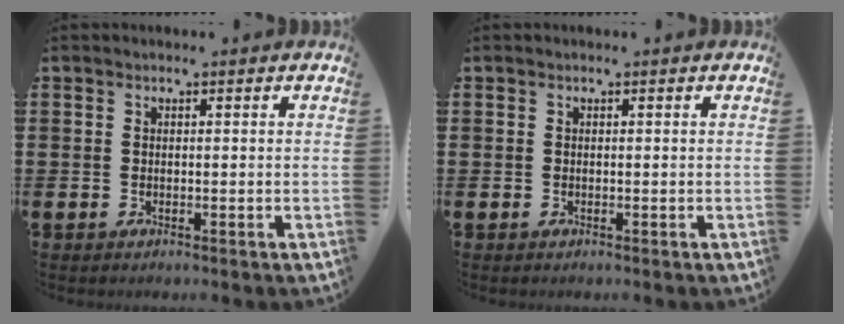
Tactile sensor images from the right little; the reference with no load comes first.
{"total": 0.0}